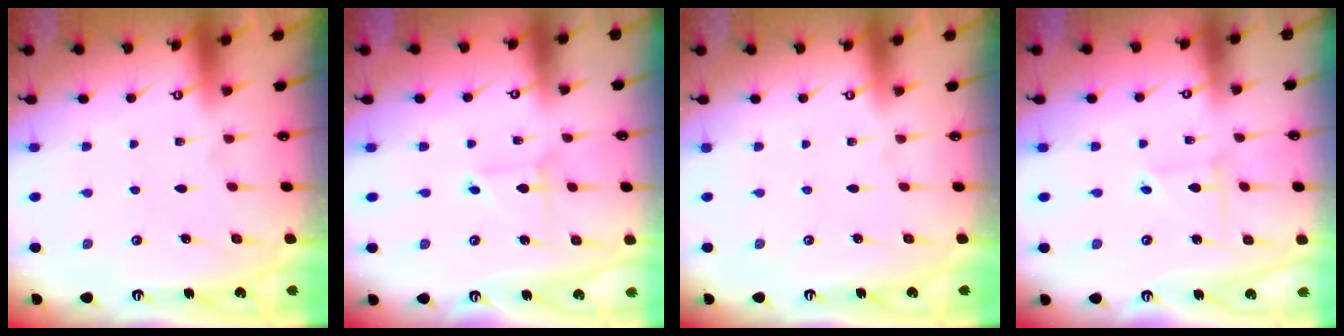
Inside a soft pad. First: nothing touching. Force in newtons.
{"total": 3.7, "press": 3.7, "slide": 0.3}
{"total": 0.0}
{"total": 2.6, "press": 2.5, "slide": 0.3}